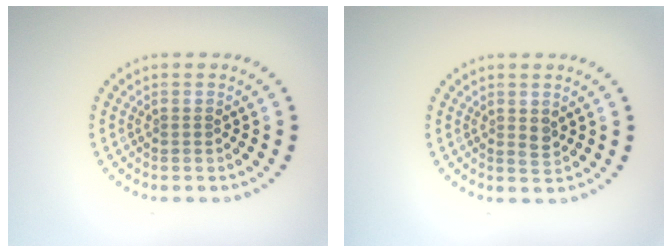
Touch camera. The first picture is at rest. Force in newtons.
{"total": 1.0, "press": 1.0, "slide": 0.3}